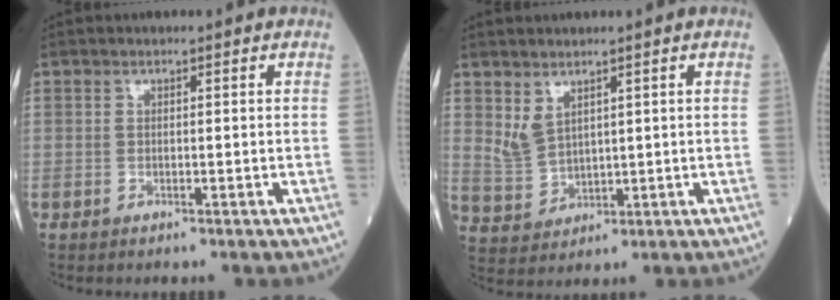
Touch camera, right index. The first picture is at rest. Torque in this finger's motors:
{"motor_torque": [-0.17, 0.05, 0.00, 0.01]}